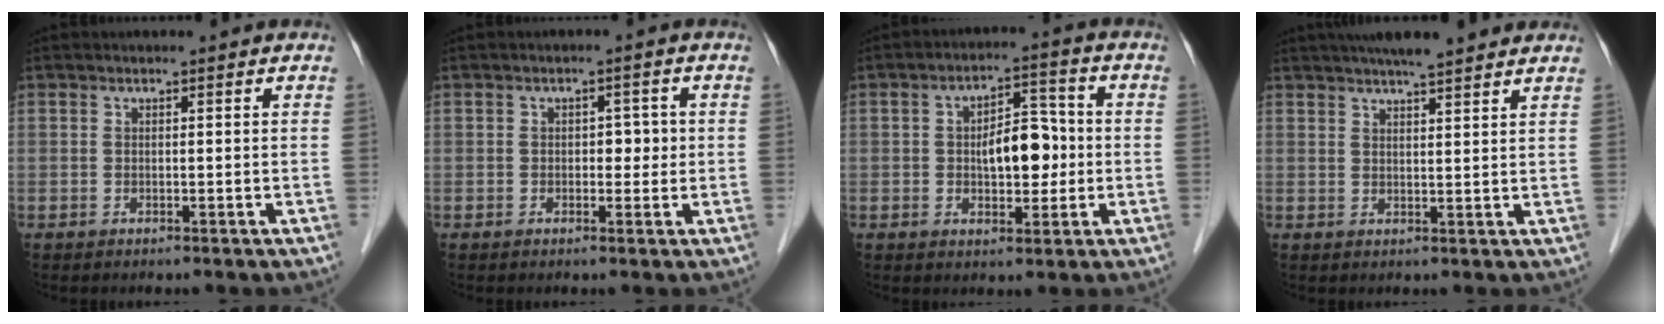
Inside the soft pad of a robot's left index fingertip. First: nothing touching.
{"total": 2.5, "force": [0.0, 1.6, 1.9], "torque": [-0.019, 0.005, -0.003]}
{"total": 7.4, "force": [-0.5, 3.7, 6.4], "torque": [-0.102, 0.017, -0.006]}
{"total": 9.7, "force": [8.2, 0.9, 5.1], "torque": [-0.073, 0.027, 0.109]}